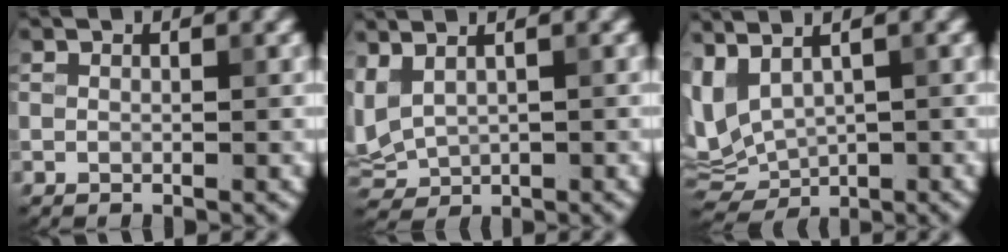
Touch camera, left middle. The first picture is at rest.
{"total": 3.4, "force": [1.5, 2.0, 2.3], "torque": [-0.060, 0.008, 0.038]}
{"total": 5.7, "force": [1.8, 3.0, 4.5], "torque": [-0.098, 0.000, 0.045]}